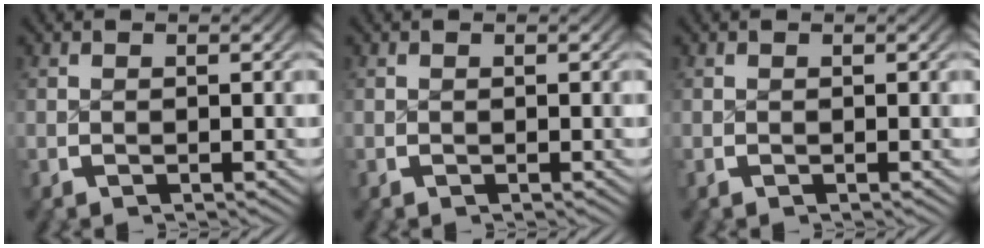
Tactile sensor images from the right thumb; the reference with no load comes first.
{"total": 0.0}
{"total": 0.0}